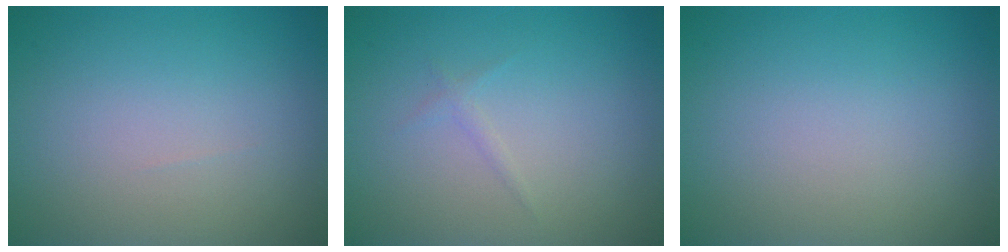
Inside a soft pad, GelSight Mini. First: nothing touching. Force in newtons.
{"total": 1.2, "press": 1.2, "slide": 0.2}
{"total": 0.0}